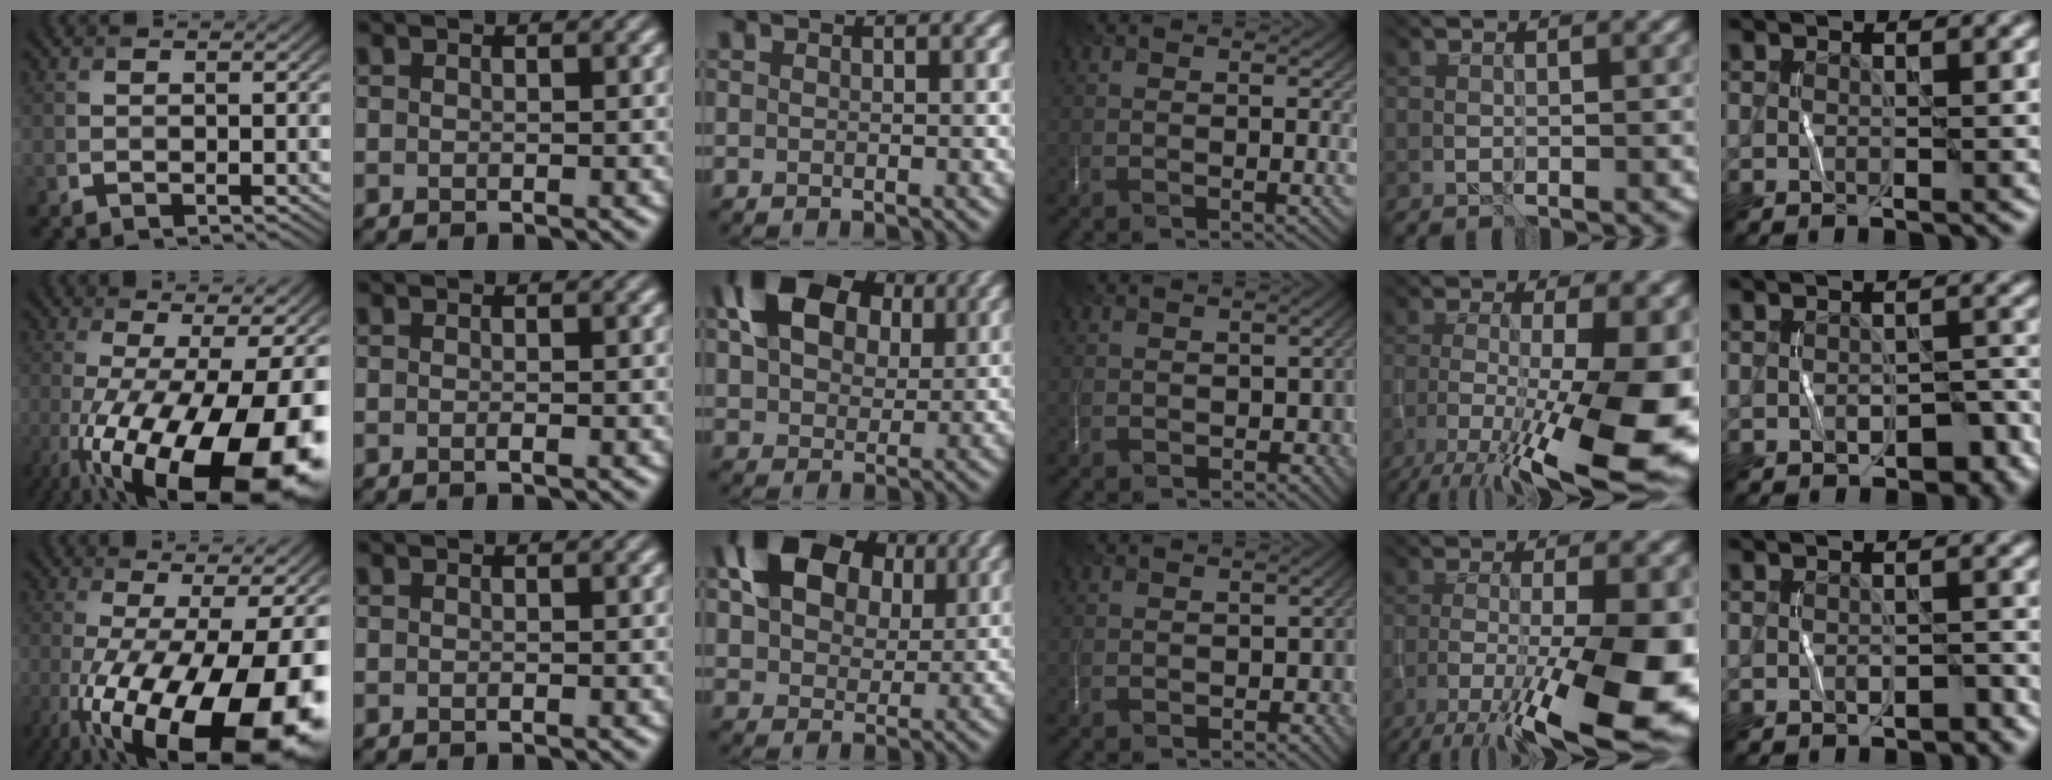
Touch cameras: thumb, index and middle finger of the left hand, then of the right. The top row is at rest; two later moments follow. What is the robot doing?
{"motion": "wrap", "object": "string"}